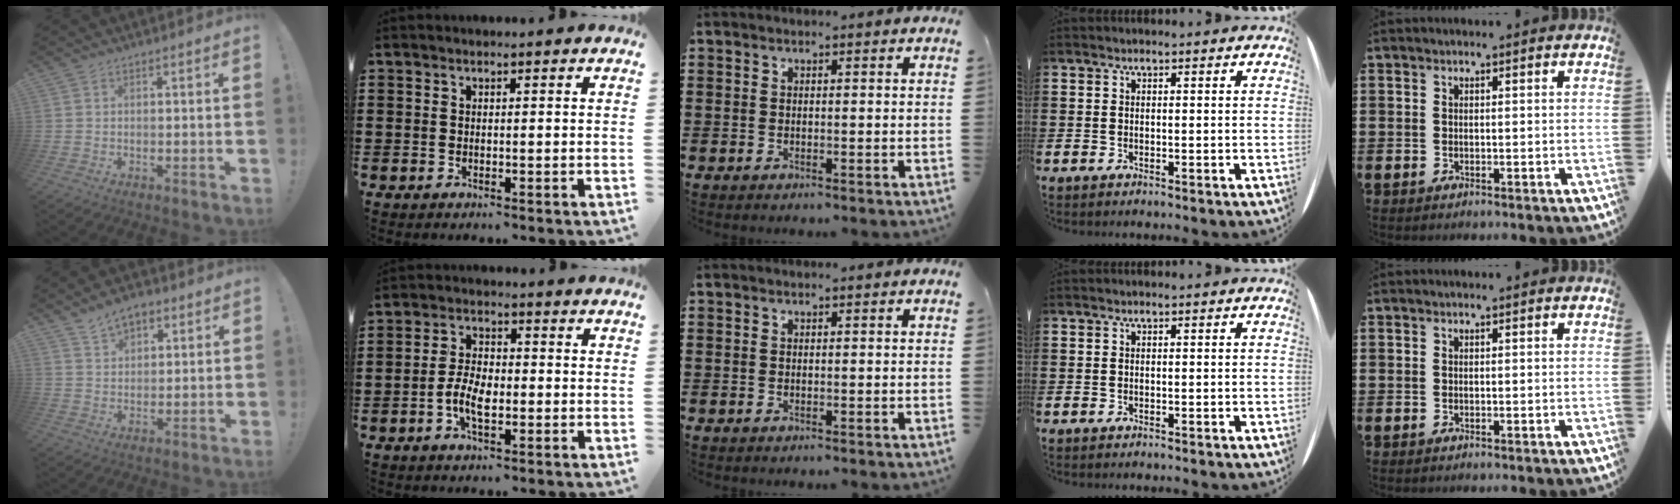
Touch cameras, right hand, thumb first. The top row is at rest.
{"thumb": {"total": 6.8, "force": [4.6, 4.1, 2.9], "torque": [-0.047, -0.017, 0.085]}, "index": {"total": 5.5, "force": [-1.6, 2.6, 4.6], "torque": [-0.107, -0.002, -0.036]}}